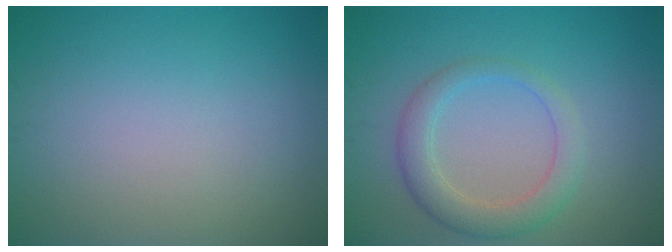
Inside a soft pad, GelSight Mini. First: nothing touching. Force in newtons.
{"total": 3.5, "press": 3.5, "slide": 0.3}